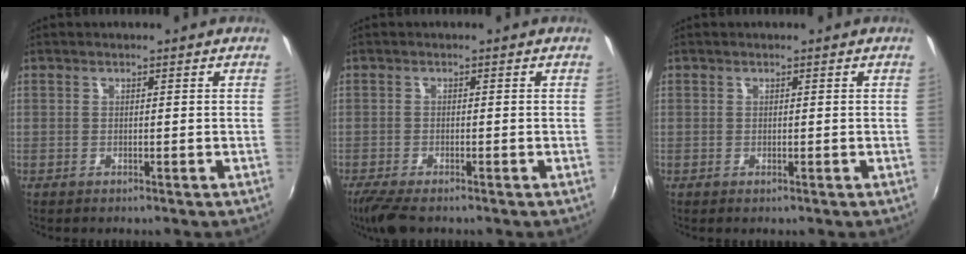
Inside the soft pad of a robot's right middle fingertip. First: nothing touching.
{"total": 5.5, "force": [-4.1, 1.3, 3.4], "torque": [-0.081, -0.026, -0.078]}
{"total": 0.0}